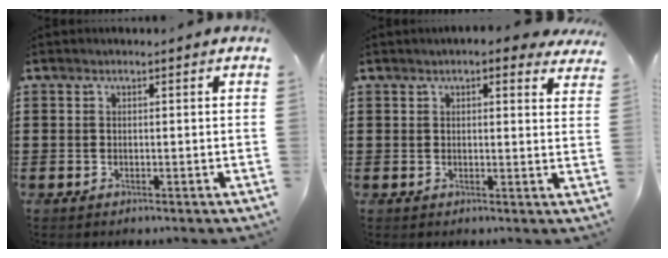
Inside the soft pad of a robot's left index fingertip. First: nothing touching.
{"total": 3.0, "force": [2.4, 0.5, 1.6], "torque": [-0.029, -0.006, 0.041]}